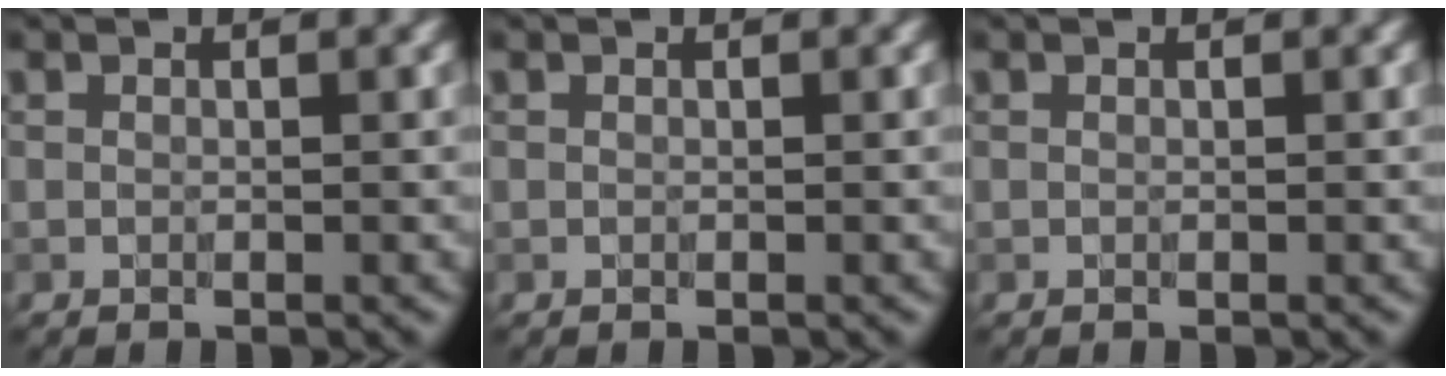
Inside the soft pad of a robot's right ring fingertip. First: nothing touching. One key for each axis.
{"total": 0.0}
{"total": 0.0}